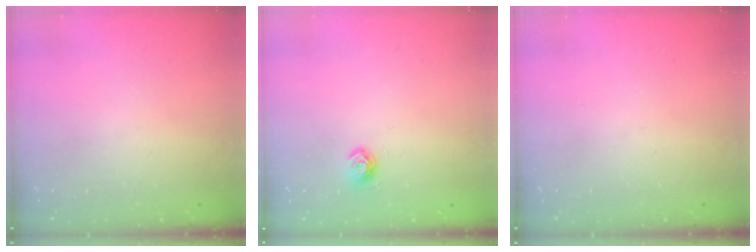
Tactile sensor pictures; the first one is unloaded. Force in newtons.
{"total": 7.6, "press": 7.5, "slide": 1.1}
{"total": 0.0}